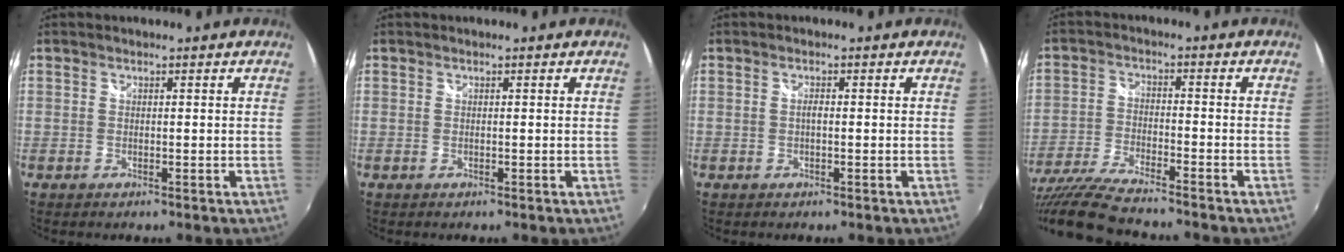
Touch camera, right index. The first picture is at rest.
{"total": 0.0}
{"total": 0.9, "force": [-0.1, 0.2, 0.8], "torque": [-0.016, 0.004, -0.003]}
{"total": 13.2, "force": [-11.6, 0.6, 6.4], "torque": [-0.146, -0.031, -0.219]}